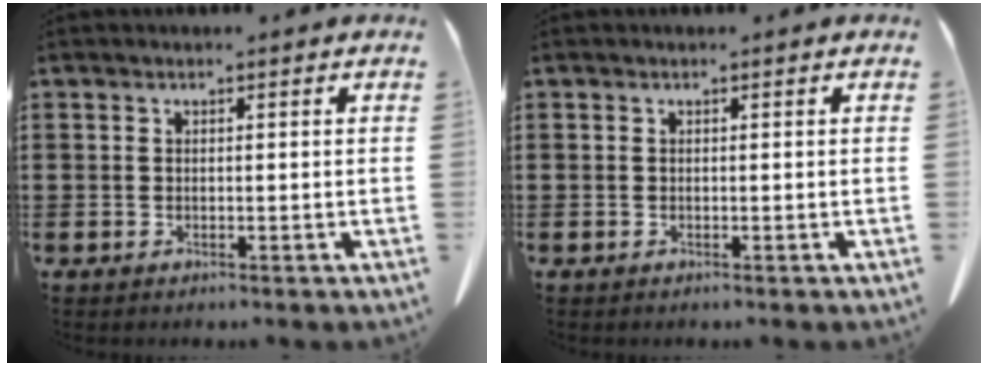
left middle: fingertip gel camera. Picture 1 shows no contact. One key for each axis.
{"total": 0.0}